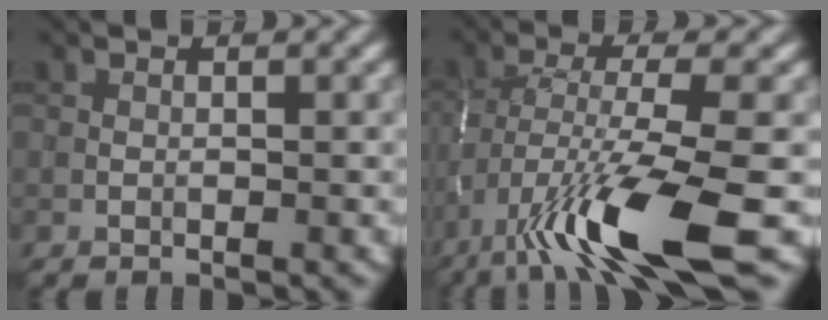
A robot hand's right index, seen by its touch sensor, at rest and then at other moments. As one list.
[{"total": 11.4, "force": [-6.1, 2.2, 9.4], "torque": [-0.178, -0.008, -0.109]}]